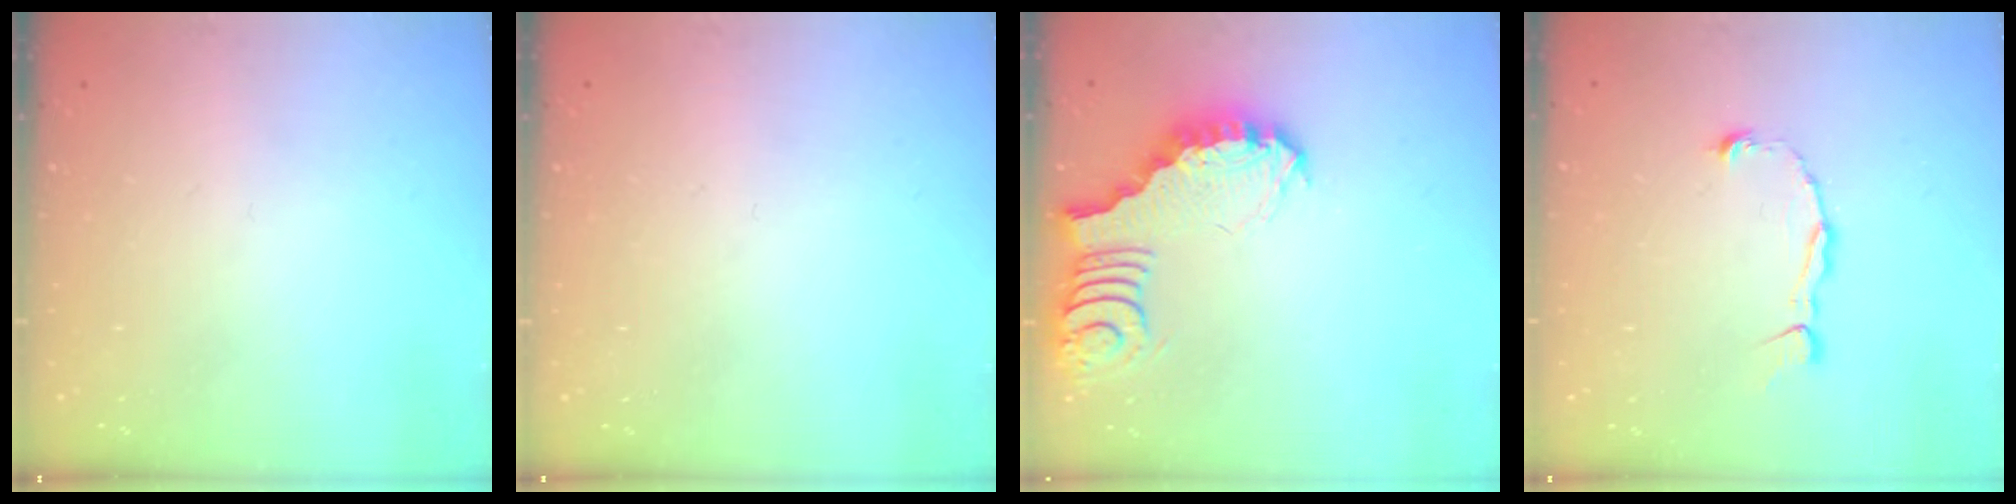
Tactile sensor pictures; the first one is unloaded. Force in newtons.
{"total": 0.0}
{"total": 3.7, "press": 3.7, "slide": 0.6}
{"total": 4.3, "press": 4.3, "slide": 0.4}